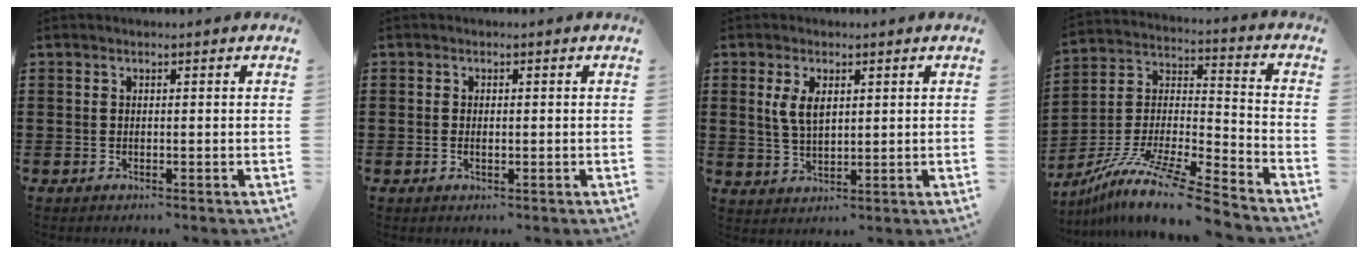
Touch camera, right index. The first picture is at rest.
{"total": 0.9, "force": [-0.2, 0.3, 0.9], "torque": [-0.018, -0.001, -0.004]}
{"total": 4.4, "force": [1.4, 2.1, 3.6], "torque": [-0.077, 0.007, 0.024]}
{"total": 12.4, "force": [-10.2, 0.7, 7.0], "torque": [-0.136, 0.009, -0.200]}